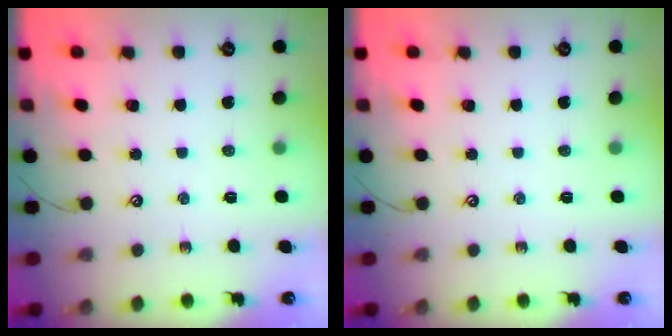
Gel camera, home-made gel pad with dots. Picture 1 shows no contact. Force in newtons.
{"total": 0.0}